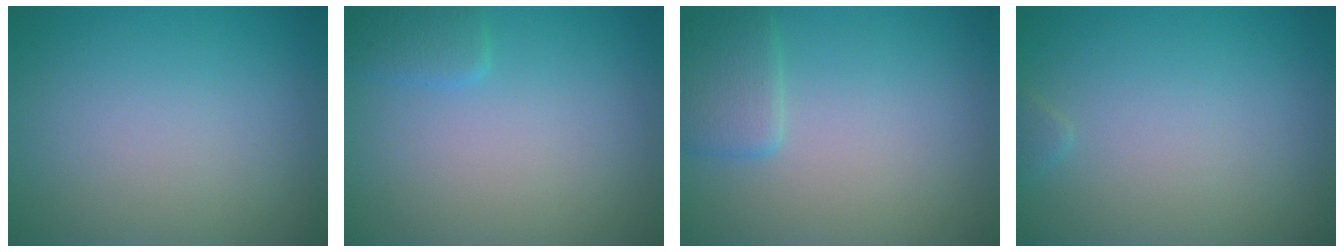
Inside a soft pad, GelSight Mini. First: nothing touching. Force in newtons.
{"total": 1.4, "press": 1.4, "slide": 0.1}
{"total": 2.3, "press": 2.3, "slide": 0.2}
{"total": 0.5, "press": 0.5, "slide": 0.1}